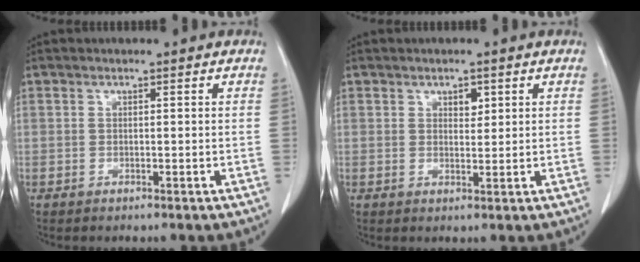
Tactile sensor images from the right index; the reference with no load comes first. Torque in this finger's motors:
{"motor_torque": [0.12, -0.06, 0.01, 0.03]}